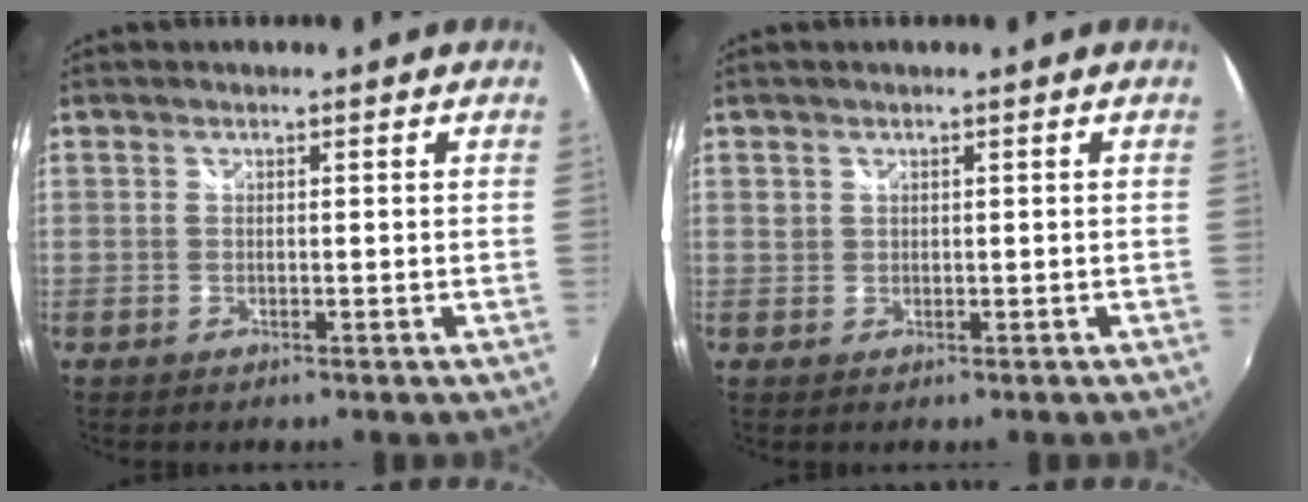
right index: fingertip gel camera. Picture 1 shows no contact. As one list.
[{"total": 0.9, "force": [0.4, 0.8, 0.2], "torque": [-0.002, 0.004, 0.007]}]